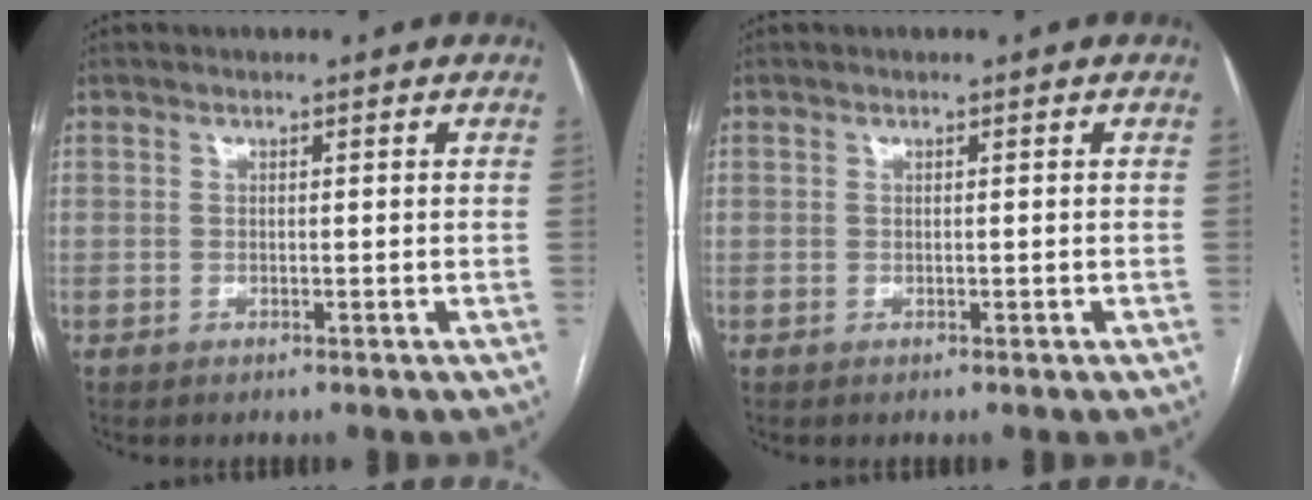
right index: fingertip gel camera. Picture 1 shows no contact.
{"total": 0.0}